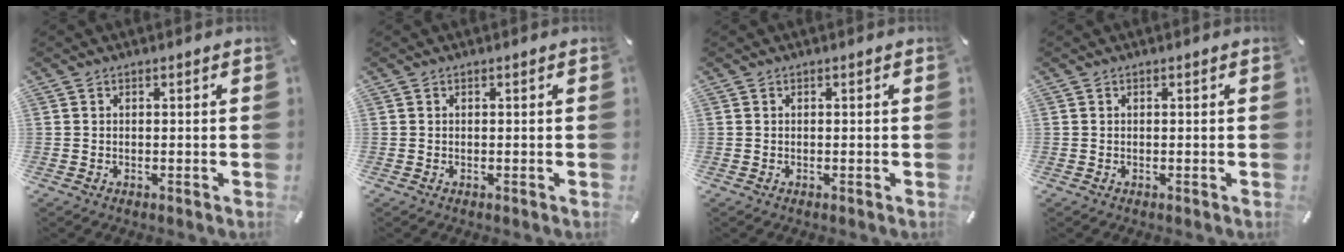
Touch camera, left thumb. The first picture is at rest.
{"total": 0.0}
{"total": 0.0}
{"total": 0.0}